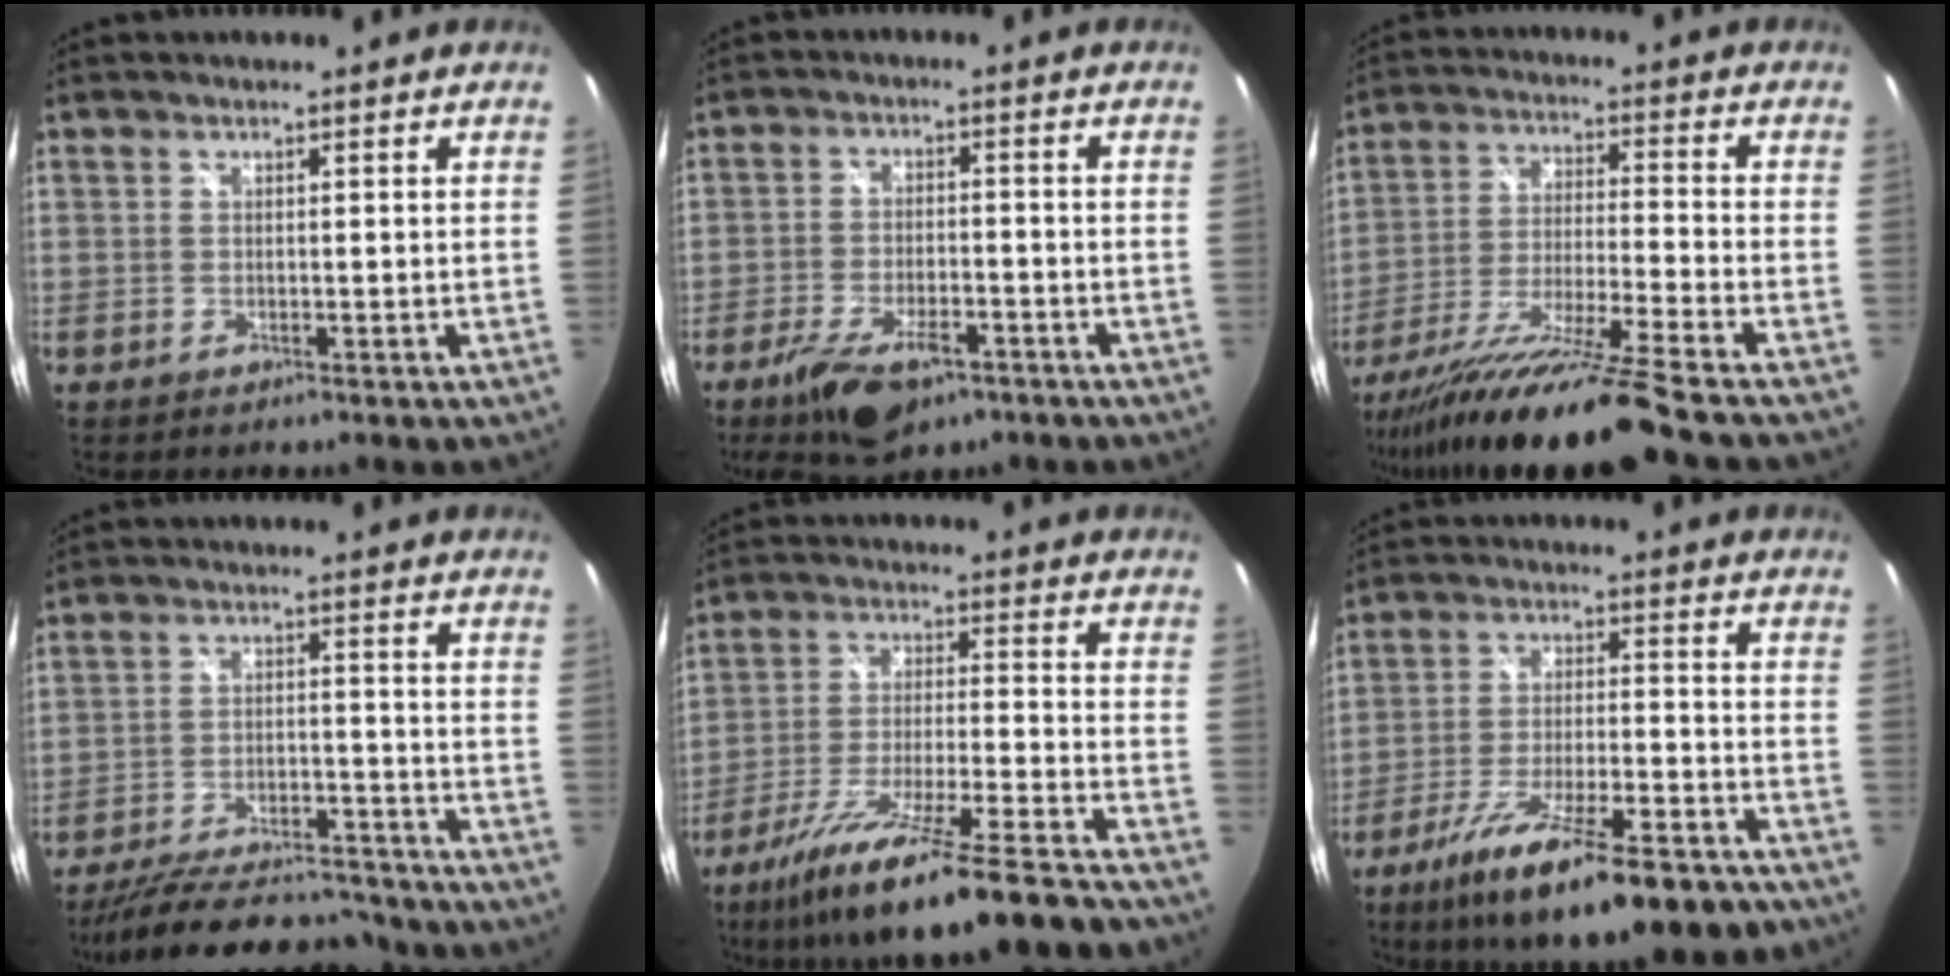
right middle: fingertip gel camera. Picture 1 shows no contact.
{"total": 11.4, "force": [-7.3, 4.8, 7.4], "torque": [-0.162, -0.024, -0.122]}
{"total": 18.7, "force": [-15.7, -2.6, 10.0], "torque": [-0.189, -0.052, -0.272]}
{"total": 20.7, "force": [-18.4, 4.7, 8.4], "torque": [-0.166, -0.020, -0.265]}
{"total": 21.9, "force": [-18.4, -0.1, 11.9], "torque": [-0.214, -0.062, -0.289]}
{"total": 19.7, "force": [-14.3, 4.0, 12.9], "torque": [-0.229, -0.046, -0.221]}